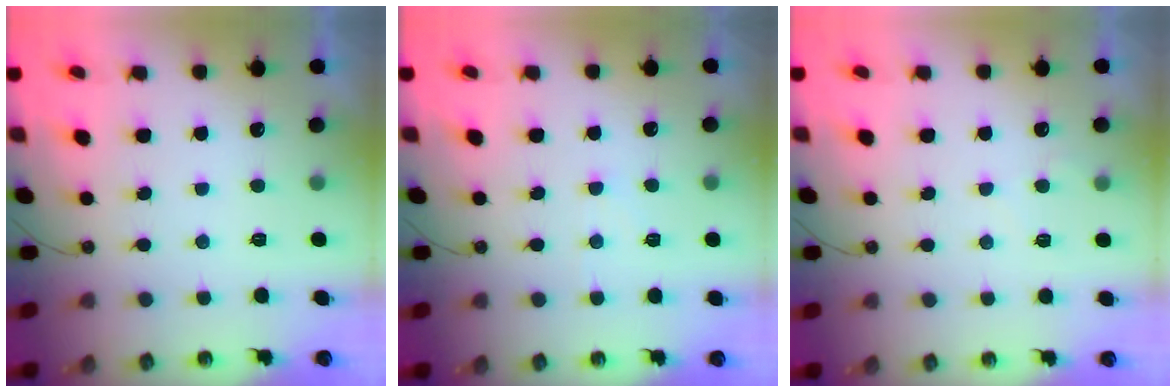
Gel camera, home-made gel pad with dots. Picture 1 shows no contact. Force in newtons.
{"total": 2.8, "press": 2.7, "slide": 0.4}
{"total": 3.3, "press": 3.3, "slide": 0.4}